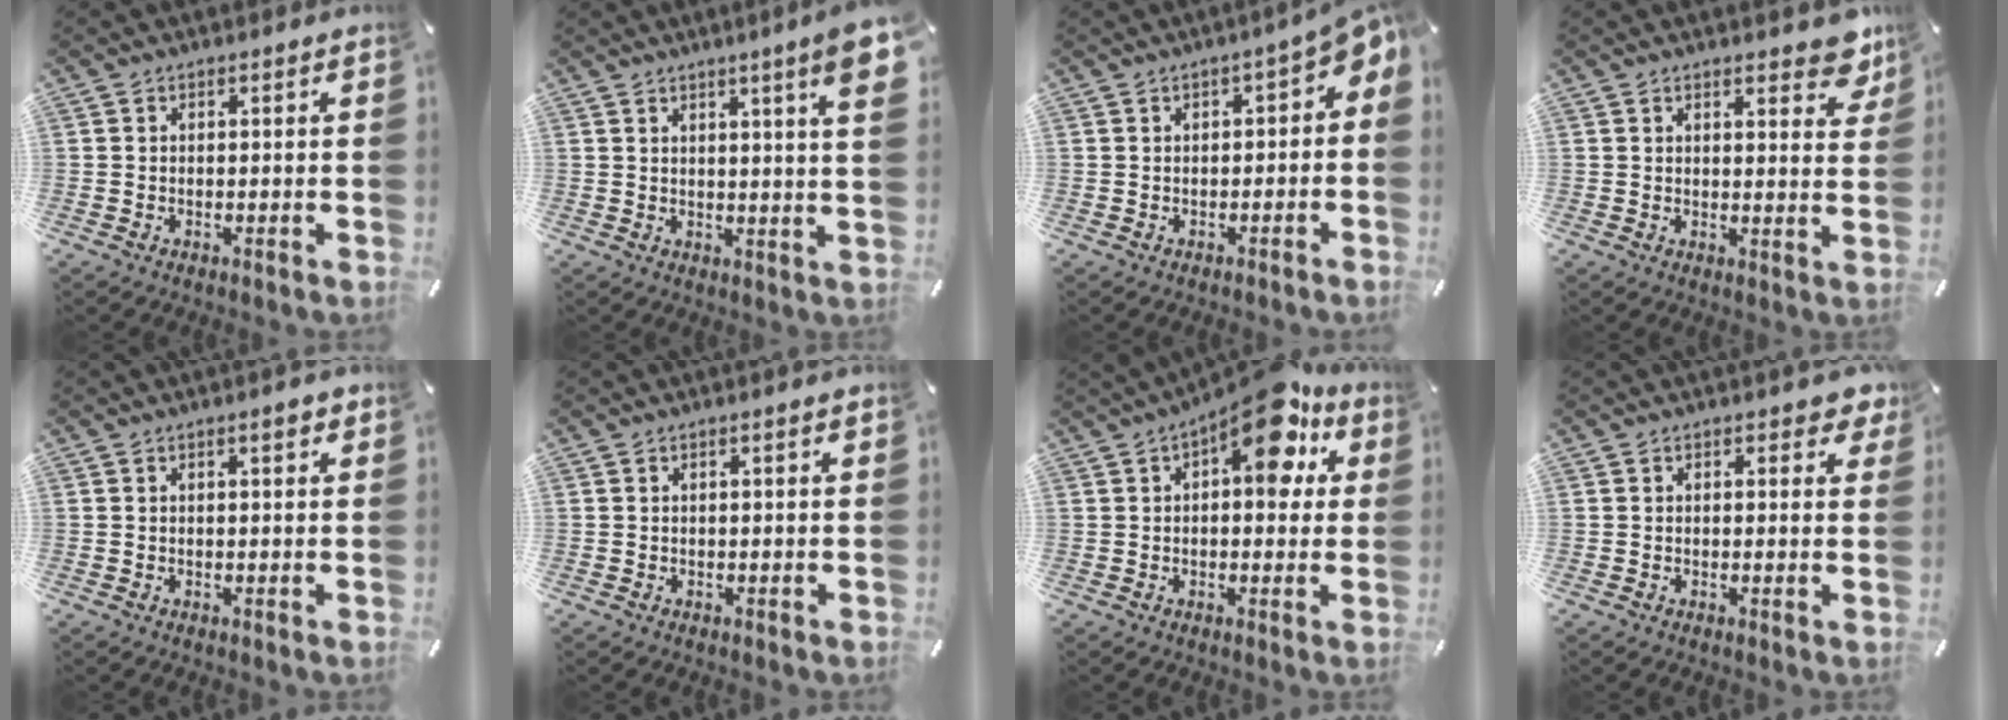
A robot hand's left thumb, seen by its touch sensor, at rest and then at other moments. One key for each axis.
{"total": 8.4, "fx": 4.3, "fy": 0.2, "fz": 7.2, "tx": -0.110, "ty": -0.020, "tz": 0.068}
{"total": 4.3, "fx": 0.2, "fy": 2.3, "fz": 3.7, "tx": -0.054, "ty": 0.001, "tz": -0.001}
{"total": 6.1, "fx": 4.6, "fy": 2.1, "fz": 3.3, "tx": -0.037, "ty": -0.031, "tz": 0.076}
{"total": 2.4, "fx": 1.3, "fy": 0.5, "fz": 1.9, "tx": -0.033, "ty": 0.001, "tz": 0.019}
{"total": 1.0, "fx": 0.3, "fy": 0.0, "fz": 1.0, "tx": -0.017, "ty": 0.000, "tz": 0.005}
{"total": 14.6, "fx": 7.0, "fy": 6.5, "fz": 11.1, "tx": -0.137, "ty": -0.040, "tz": 0.112}
{"total": 2.6, "fx": 1.6, "fy": 1.3, "fz": 1.6, "tx": -0.013, "ty": -0.005, "tz": 0.024}